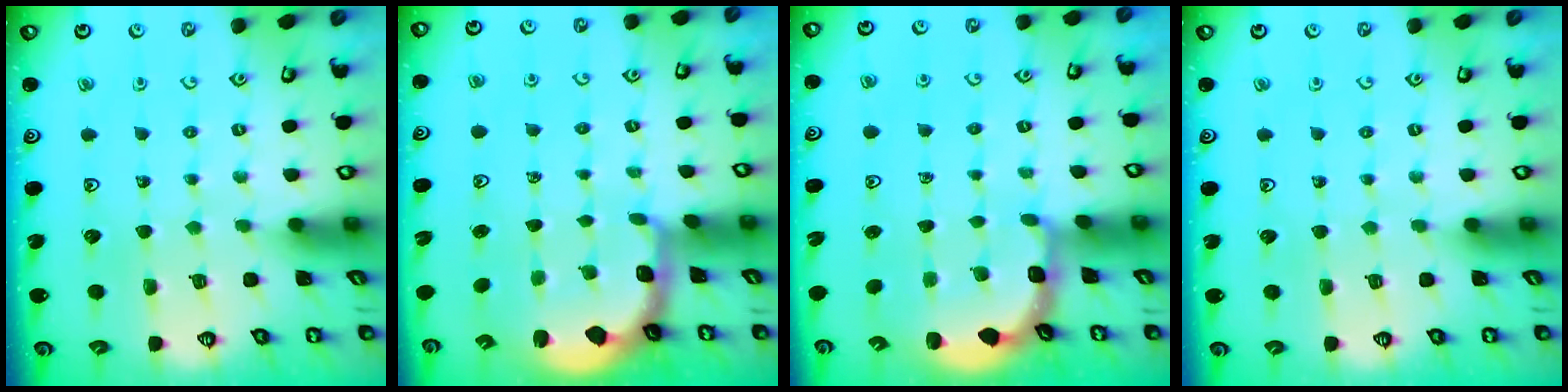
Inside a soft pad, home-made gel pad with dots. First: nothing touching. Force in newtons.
{"total": 2.4, "press": 1.2, "slide": 2.1}
{"total": 2.7, "press": 2.3, "slide": 1.4}
{"total": 0.0}